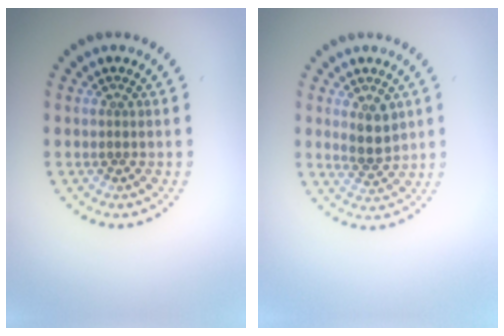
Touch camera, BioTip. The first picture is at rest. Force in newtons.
{"total": 2.8, "press": 2.6, "slide": 1.0}